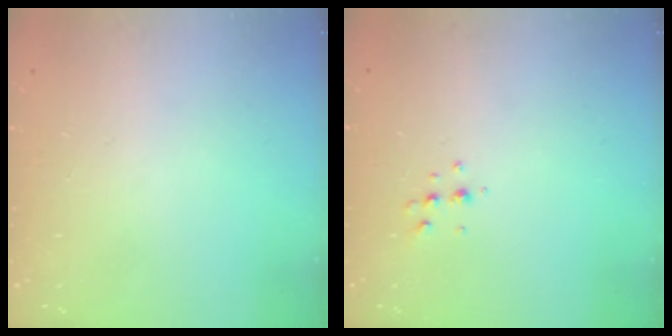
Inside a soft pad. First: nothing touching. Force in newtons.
{"total": 4.3, "press": 4.2, "slide": 0.6}